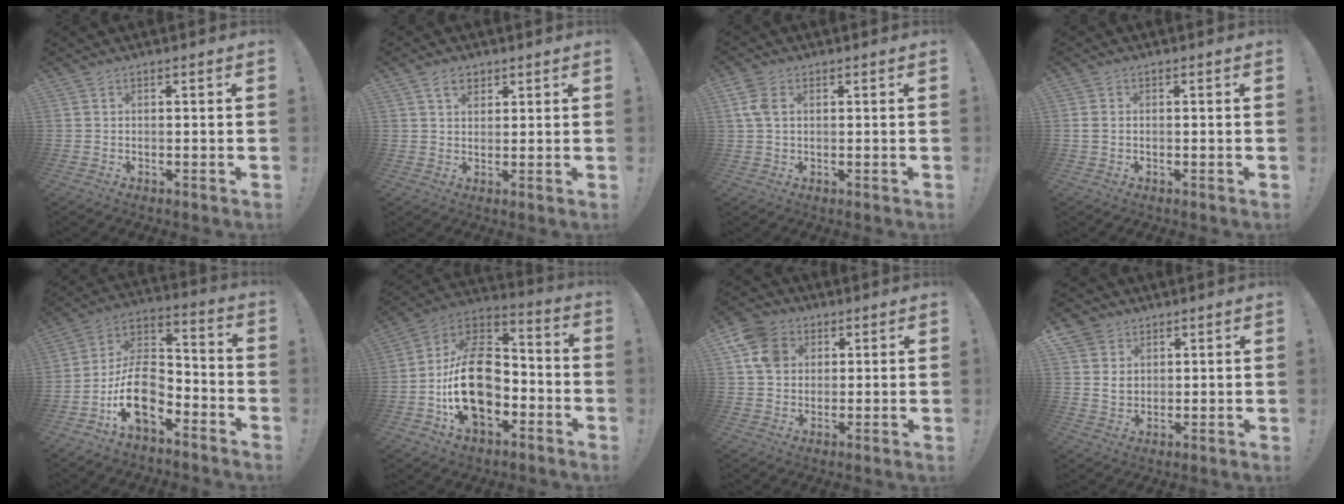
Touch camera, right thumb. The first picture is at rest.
{"total": 4.4, "force": [2.6, 2.9, 2.1], "torque": [-0.034, -0.002, 0.048]}
{"total": 4.9, "force": [1.4, 3.1, 3.5], "torque": [-0.072, 0.005, 0.026]}
{"total": 1.2, "force": [0.0, 0.9, 0.8], "torque": [-0.022, 0.007, 0.003]}
{"total": 12.4, "force": [-6.8, 7.2, 7.5], "torque": [-0.137, 0.046, -0.117]}
{"total": 22.4, "force": [-5.2, 15.1, 15.6], "torque": [-0.263, 0.037, -0.075]}
{"total": 10.7, "force": [3.6, 8.8, 4.8], "torque": [-0.081, -0.009, 0.072]}
{"total": 6.5, "force": [3.0, 5.6, 1.4], "torque": [-0.029, -0.013, 0.061]}